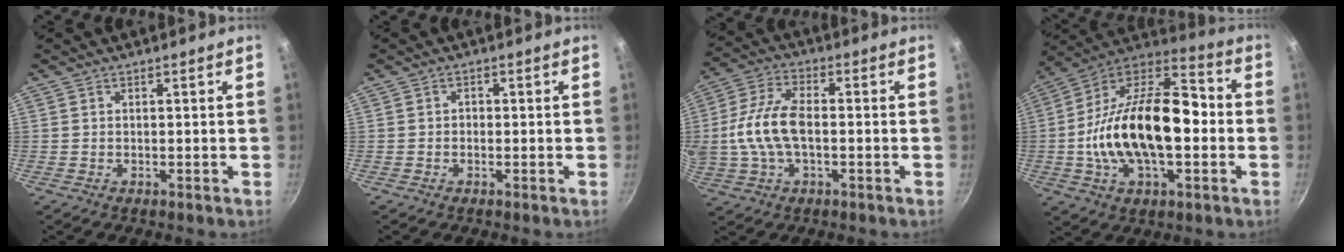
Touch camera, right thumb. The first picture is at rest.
{"total": 0.9, "force": [-0.3, 0.8, 0.3], "torque": [-0.002, 0.002, -0.007]}
{"total": 12.2, "force": [-0.9, 6.6, 10.2], "torque": [-0.205, 0.025, -0.025]}
{"total": 25.2, "force": [-2.1, 13.6, 21.1], "torque": [-0.356, 0.046, -0.051]}